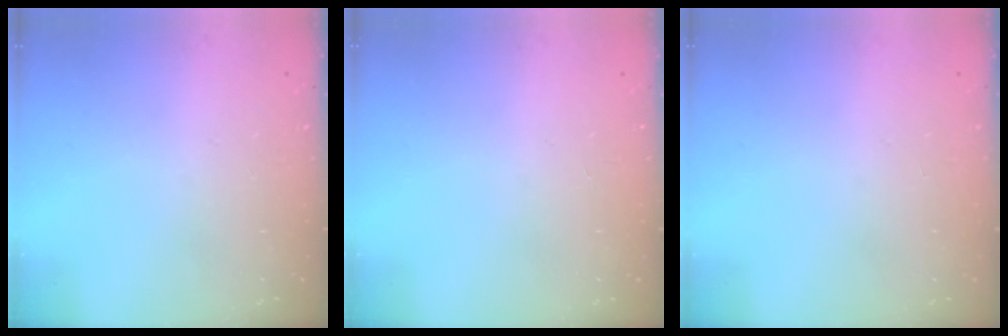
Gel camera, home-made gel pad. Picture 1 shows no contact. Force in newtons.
{"total": 0.0}
{"total": 0.0}